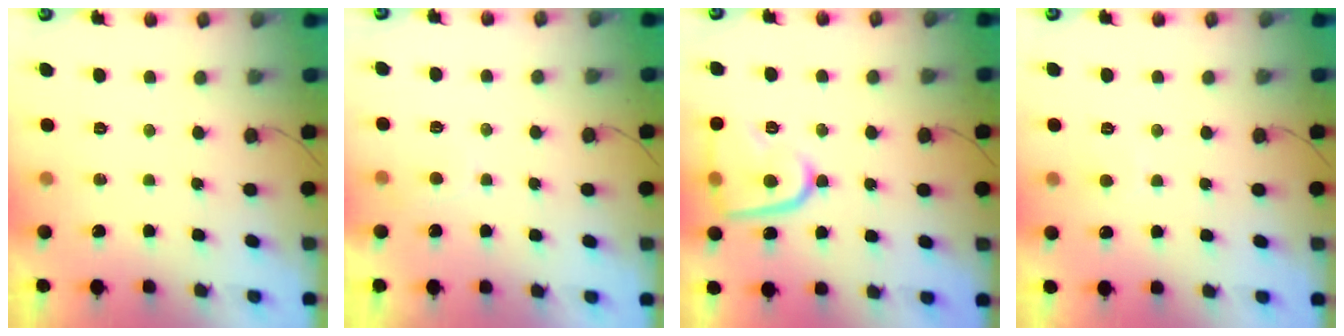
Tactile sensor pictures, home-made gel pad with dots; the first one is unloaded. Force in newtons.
{"total": 2.0, "press": 2.0, "slide": 0.2}
{"total": 13.0, "press": 13.0, "slide": 1.3}
{"total": 4.3, "press": 4.3, "slide": 0.4}